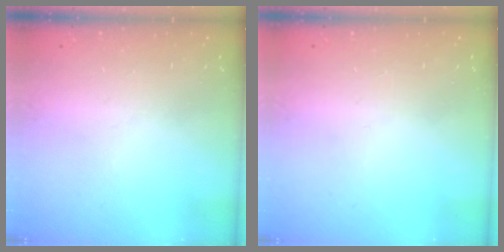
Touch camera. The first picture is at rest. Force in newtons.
{"total": 0.0}